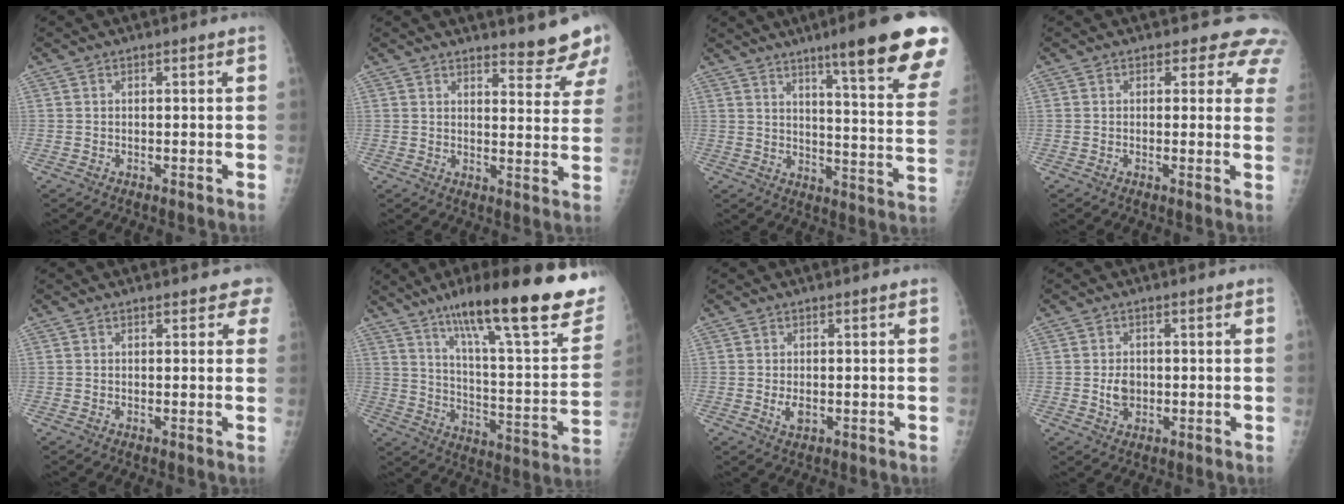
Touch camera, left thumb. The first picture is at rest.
{"total": 7.8, "force": [7.3, 1.2, 2.2], "torque": [-0.004, -0.057, 0.081]}
{"total": 20.7, "force": [13.7, 1.7, 15.4], "torque": [-0.181, -0.067, 0.181]}
{"total": 6.4, "force": [5.3, 3.5, 1.2], "torque": [0.033, -0.019, 0.031]}
{"total": 2.6, "force": [2.0, 1.3, 1.0], "torque": [0.020, -0.002, 0.013]}
{"total": 30.2, "force": [19.5, 6.1, 22.3], "torque": [-0.302, -0.058, 0.290]}
{"total": 2.1, "force": [-0.2, 1.2, 1.6], "torque": [-0.028, -0.004, 0.000]}
{"total": 3.2, "force": [-0.2, 2.4, 2.0], "torque": [-0.027, 0.000, 0.001]}